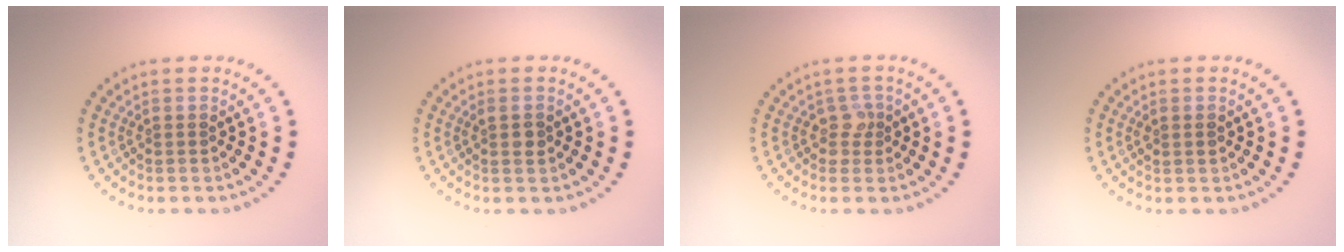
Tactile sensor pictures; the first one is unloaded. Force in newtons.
{"total": 1.1, "press": 1.0, "slide": 0.4}
{"total": 1.3, "press": 1.0, "slide": 0.8}
{"total": 0.9, "press": 0.9, "slide": 0.1}